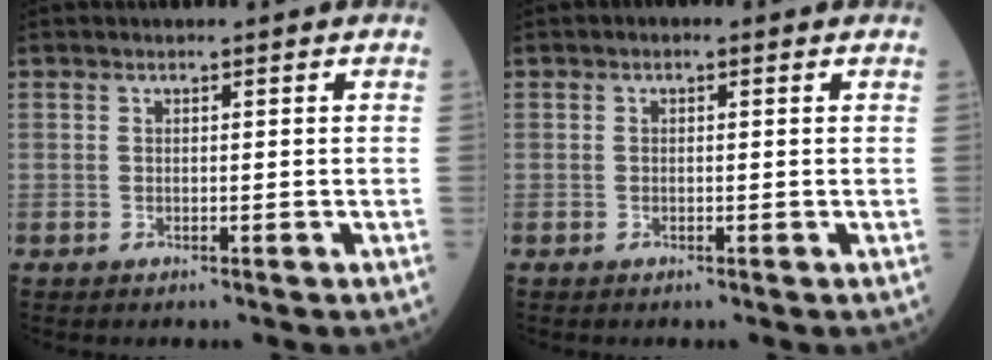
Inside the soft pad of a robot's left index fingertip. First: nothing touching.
{"total": 0.6, "force": [0.1, 0.3, 0.5], "torque": [-0.011, 0.000, -0.004]}